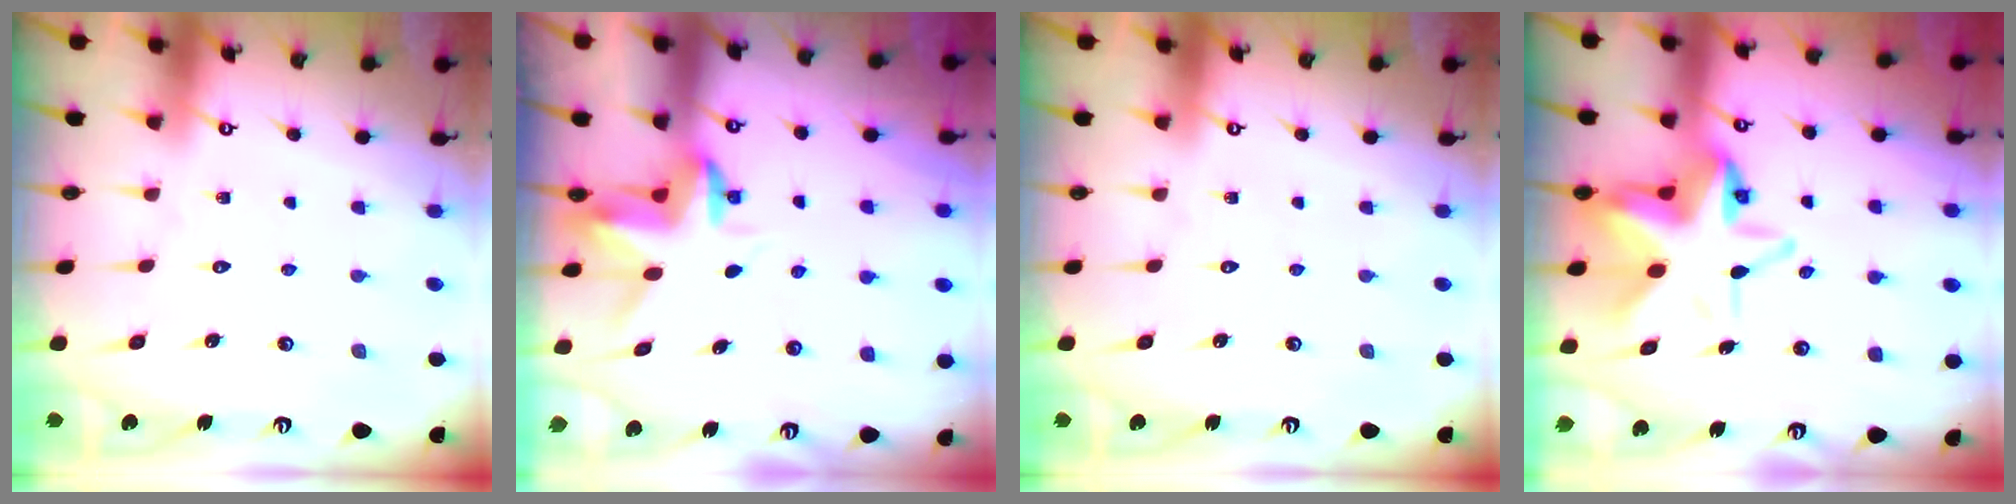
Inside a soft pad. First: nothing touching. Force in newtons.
{"total": 3.5, "press": 3.5, "slide": 0.2}
{"total": 0.0}
{"total": 12.5, "press": 12.3, "slide": 2.0}